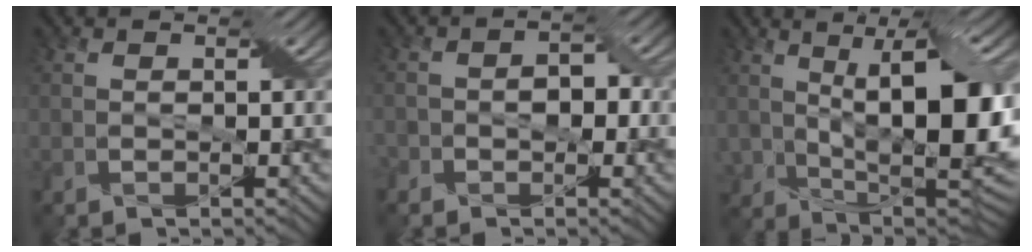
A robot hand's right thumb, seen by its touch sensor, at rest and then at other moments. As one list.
[{"total": 3.4, "force": [-1.4, 2.4, 2.0], "torque": [-0.022, 0.005, -0.031]}, {"total": 15.0, "force": [2.6, 6.6, 13.3], "torque": [-0.191, 0.005, 0.040]}]